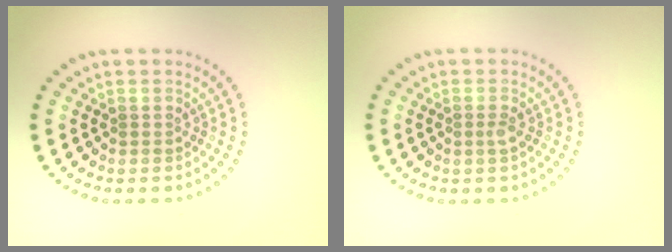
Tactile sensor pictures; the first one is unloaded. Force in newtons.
{"total": 0.8, "press": 0.6, "slide": 0.5}